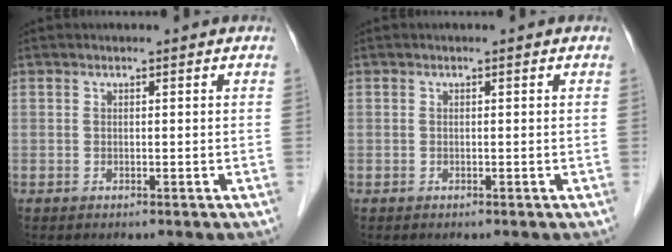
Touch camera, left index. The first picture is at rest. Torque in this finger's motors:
{"motor_torque": [-0.02, 0.00, 0.01, 0.00]}